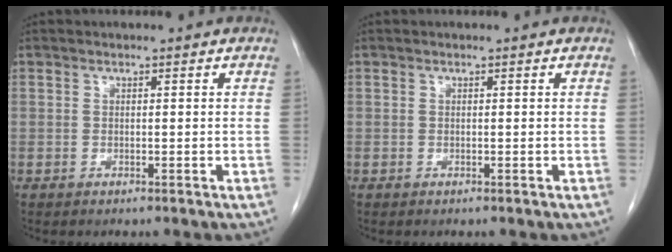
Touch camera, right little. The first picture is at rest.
{"total": 0.0}